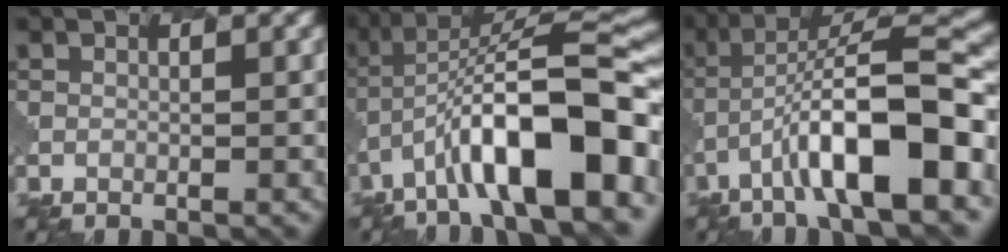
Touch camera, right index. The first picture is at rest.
{"total": 12.6, "force": [-5.1, 4.1, 10.7], "torque": [-0.173, 0.015, -0.080]}
{"total": 10.8, "force": [-4.5, 2.7, 9.5], "torque": [-0.156, 0.021, -0.074]}